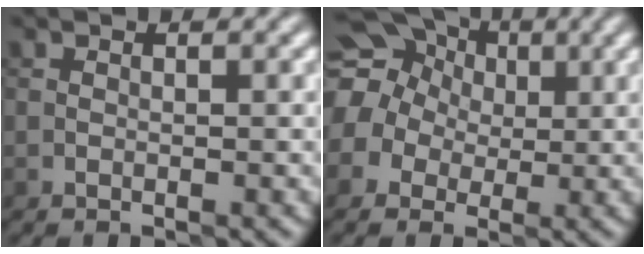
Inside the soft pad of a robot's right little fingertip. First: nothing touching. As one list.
[{"total": 16.7, "force": [4.4, 14.7, 6.5], "torque": [-0.157, 0.036, 0.026]}]